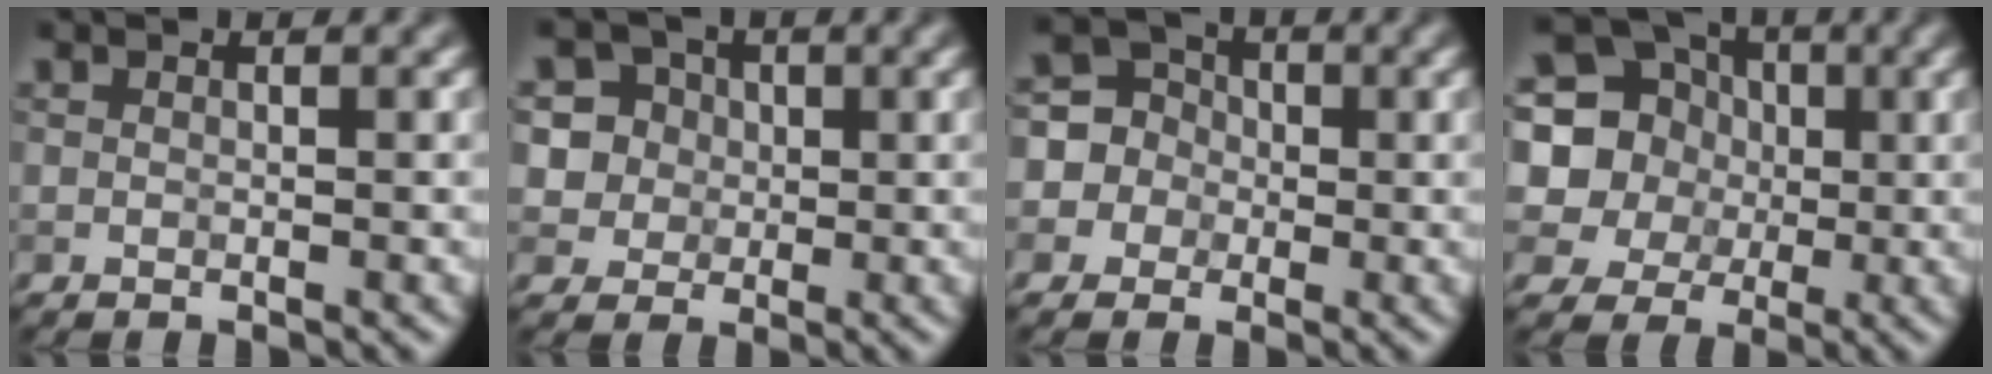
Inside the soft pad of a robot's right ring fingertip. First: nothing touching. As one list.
[{"total": 6.9, "force": [2.4, 6.1, 2.1], "torque": [-0.040, 0.027, 0.025]}, {"total": 5.7, "force": [-0.1, 5.6, 0.9], "torque": [-0.010, 0.029, -0.035]}, {"total": 15.5, "force": [3.5, 14.0, 5.7], "torque": [-0.169, 0.030, 0.044]}]